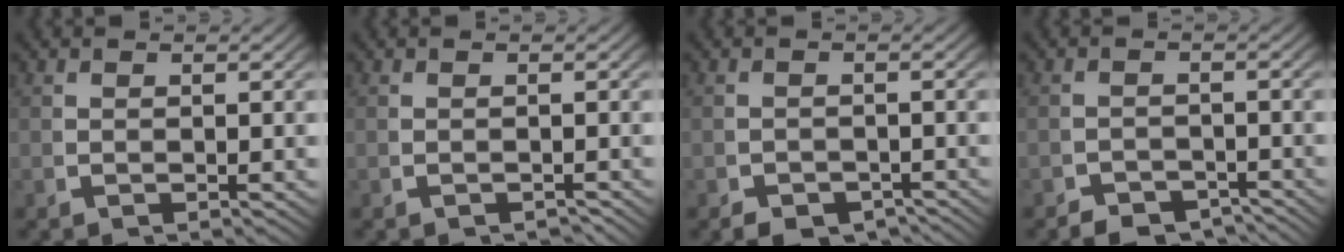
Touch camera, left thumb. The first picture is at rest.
{"total": 1.3, "force": [-1.3, 0.2, 0.1], "torque": [0.000, -0.002, -0.018]}
{"total": 3.4, "force": [-2.9, 1.5, 1.0], "torque": [-0.005, -0.018, -0.043]}
{"total": 3.7, "force": [-3.3, 1.4, 0.9], "torque": [-0.002, -0.019, -0.054]}